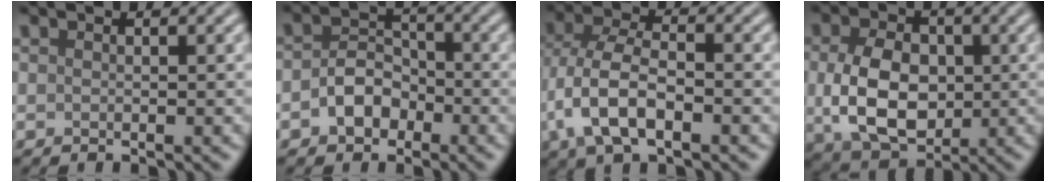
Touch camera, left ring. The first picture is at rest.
{"total": 3.4, "force": [-1.4, 2.5, 1.8], "torque": [-0.029, 0.008, -0.029]}
{"total": 7.1, "force": [-2.6, 3.7, 5.5], "torque": [-0.122, 0.003, -0.059]}
{"total": 7.7, "force": [-0.3, 5.4, 5.5], "torque": [-0.115, -0.007, -0.003]}